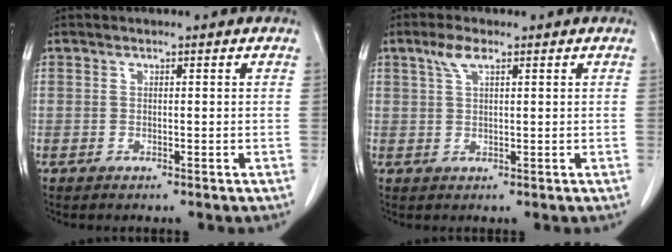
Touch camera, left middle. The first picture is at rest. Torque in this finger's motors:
{"motor_torque": [0.14, -0.06, -0.14, -0.02]}